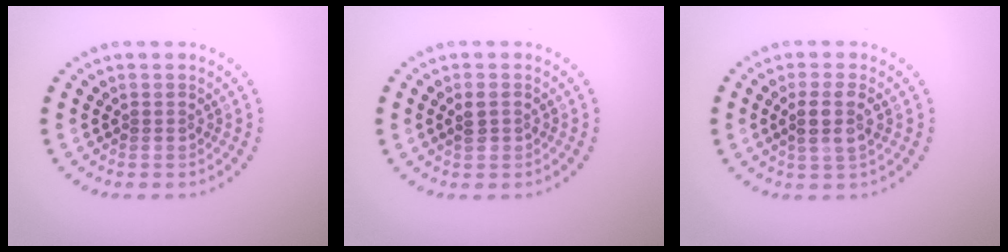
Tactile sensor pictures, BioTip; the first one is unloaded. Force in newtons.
{"total": 1.5, "press": 1.5, "slide": 0.3}
{"total": 2.7, "press": 2.4, "slide": 1.2}